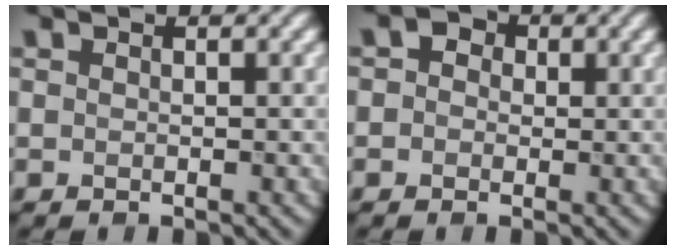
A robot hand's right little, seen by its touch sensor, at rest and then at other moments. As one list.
[{"total": 2.2, "force": [0.5, 1.8, 1.1], "torque": [-0.011, 0.006, -0.014]}]